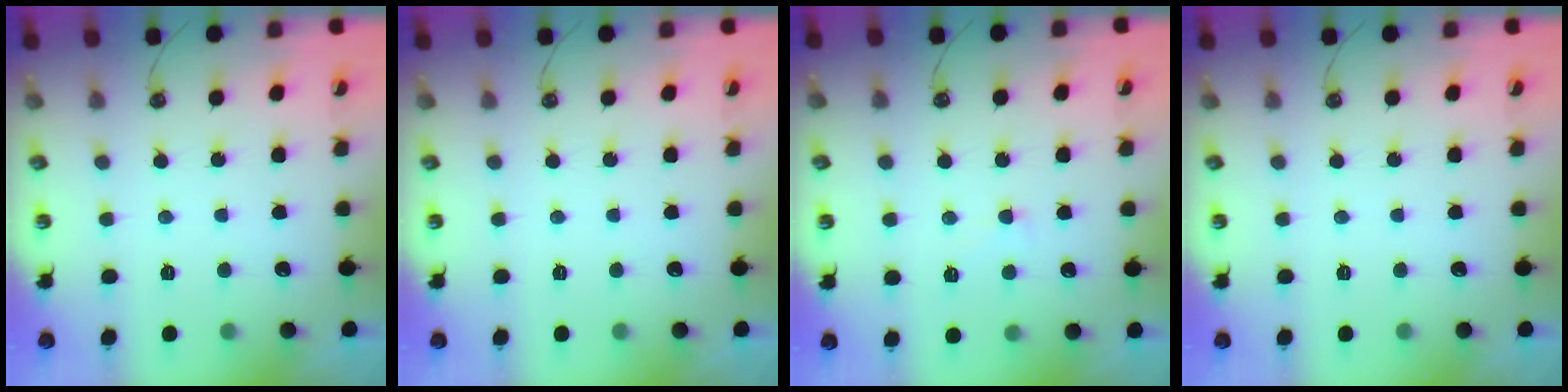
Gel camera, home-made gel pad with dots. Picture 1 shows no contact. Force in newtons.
{"total": 0.0}
{"total": 3.9, "press": 3.8, "slide": 0.5}
{"total": 0.0}